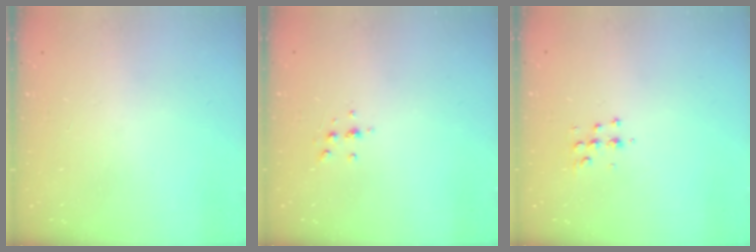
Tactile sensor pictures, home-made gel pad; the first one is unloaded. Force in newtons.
{"total": 6.1, "press": 6.1, "slide": 0.7}
{"total": 5.4, "press": 5.3, "slide": 0.7}